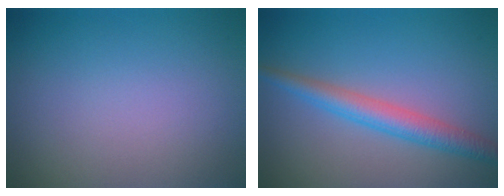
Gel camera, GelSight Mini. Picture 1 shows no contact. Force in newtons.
{"total": 3.3, "press": 3.3, "slide": 0.1}